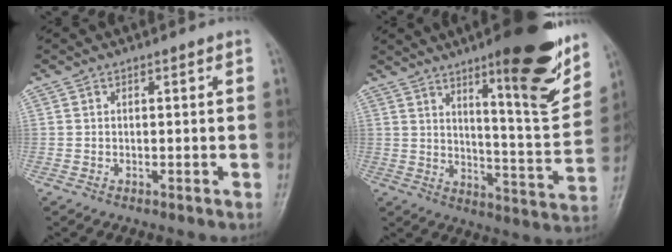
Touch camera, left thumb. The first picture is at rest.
{"total": 18.5, "force": [11.0, 4.0, 14.3], "torque": [-0.163, -0.064, 0.163]}